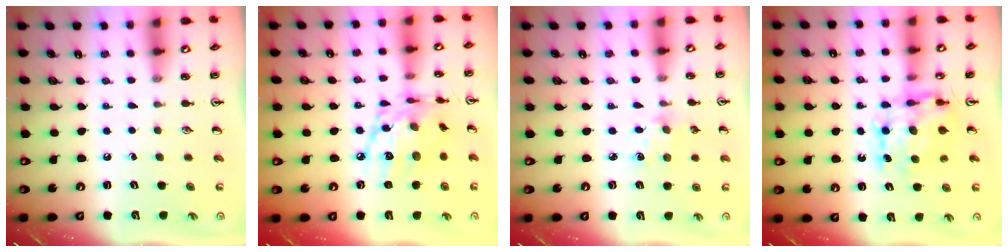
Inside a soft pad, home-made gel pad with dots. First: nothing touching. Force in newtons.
{"total": 14.9, "press": 14.9, "slide": 0.9}
{"total": 4.9, "press": 4.9, "slide": 0.7}
{"total": 9.7, "press": 9.7, "slide": 0.8}